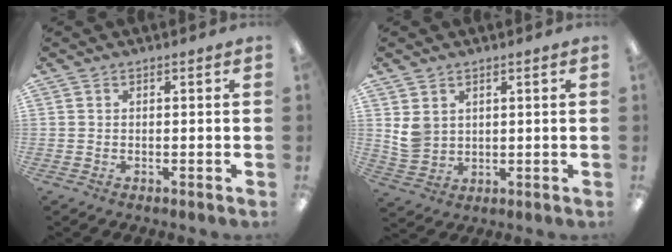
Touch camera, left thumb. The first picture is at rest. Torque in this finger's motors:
{"motor_torque": [0.86, 0.87, 0.66, -0.79, 0.02]}